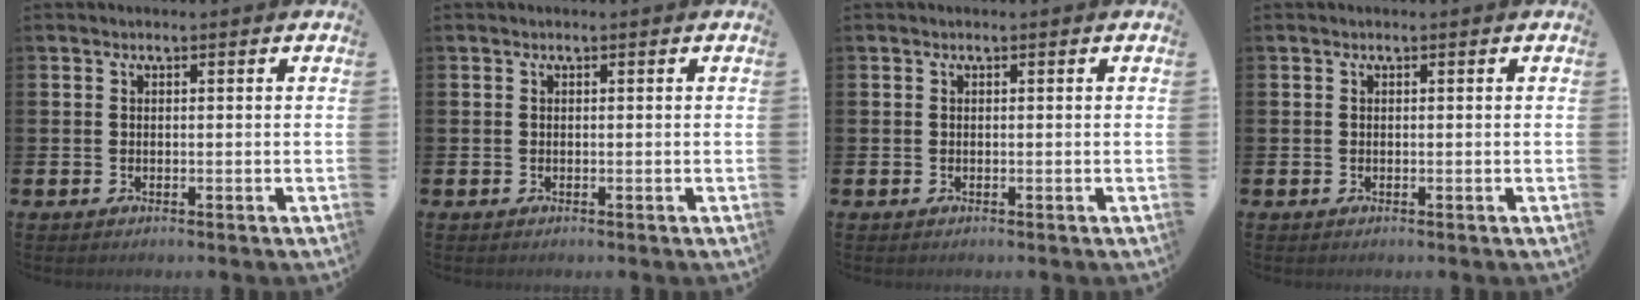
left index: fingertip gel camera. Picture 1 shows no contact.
{"total": 0.0}
{"total": 0.0}
{"total": 0.0}